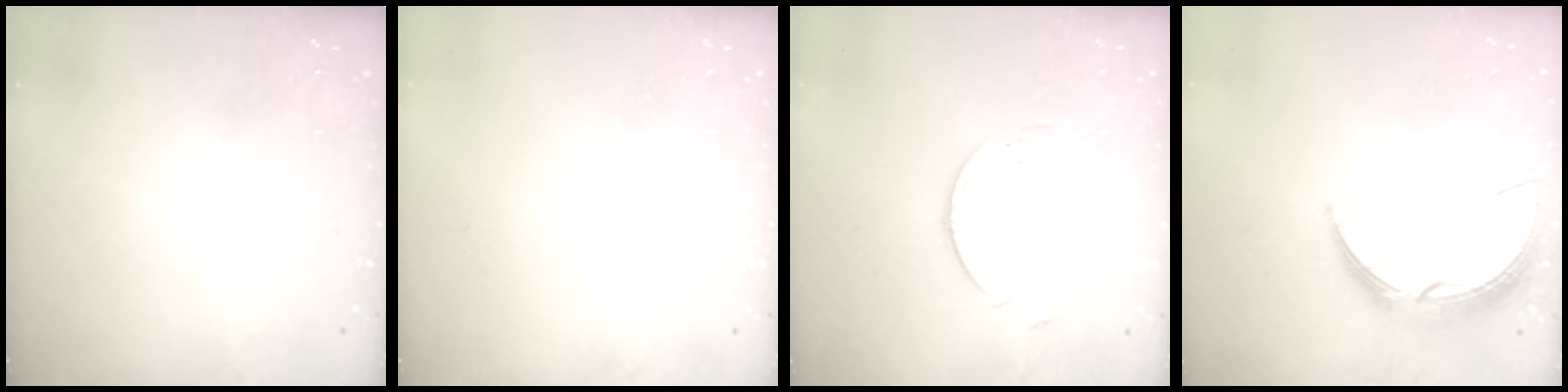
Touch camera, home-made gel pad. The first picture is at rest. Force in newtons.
{"total": 0.0}
{"total": 2.5, "press": 2.5, "slide": 0.3}
{"total": 13.0, "press": 12.9, "slide": 1.0}